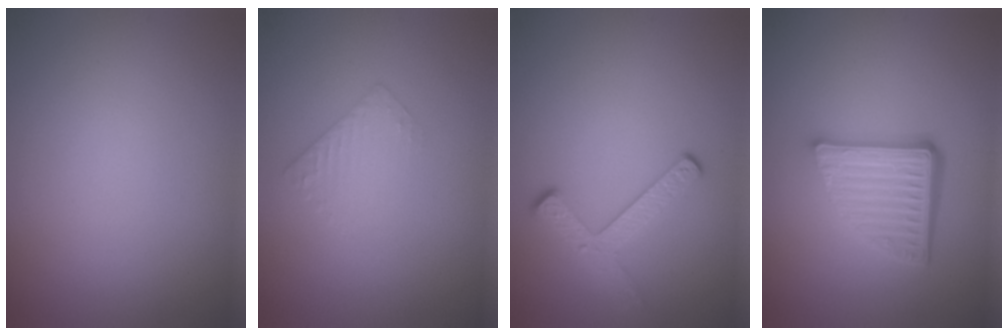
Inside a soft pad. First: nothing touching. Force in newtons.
{"total": 1.6, "press": 1.6, "slide": 0.4}
{"total": 2.7, "press": 2.3, "slide": 1.3}
{"total": 5.7, "press": 3.8, "slide": 4.2}